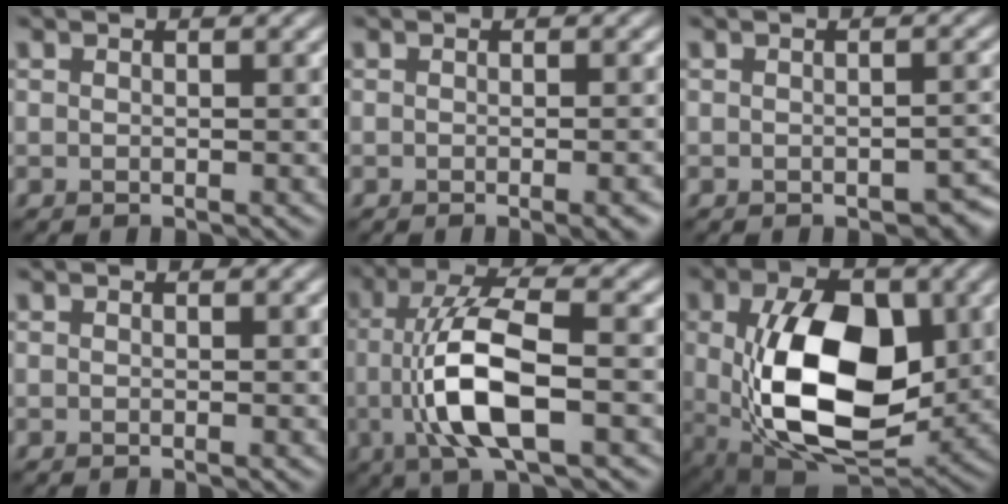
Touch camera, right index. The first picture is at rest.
{"total": 3.0, "force": [-1.0, 1.0, 2.7], "torque": [-0.017, 0.000, -0.008]}
{"total": 2.4, "force": [-1.2, 1.0, 1.8], "torque": [-0.023, 0.001, -0.010]}
{"total": 0.0}
{"total": 8.3, "force": [-0.9, 2.7, 7.8], "torque": [-0.150, 0.003, -0.018]}
{"total": 13.5, "force": [-0.1, 8.0, 10.8], "torque": [-0.198, -0.017, 0.012]}